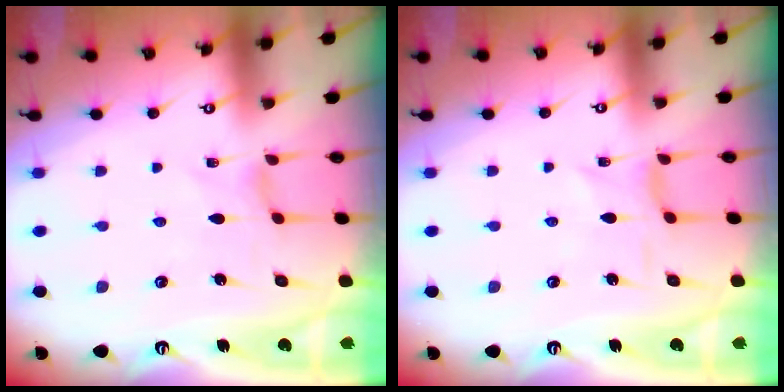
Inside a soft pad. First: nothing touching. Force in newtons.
{"total": 0.0}